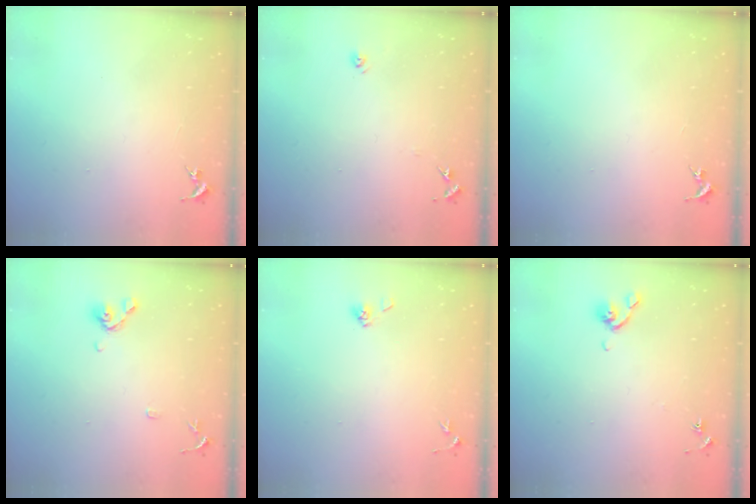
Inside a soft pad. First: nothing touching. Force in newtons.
{"total": 5.9, "press": 5.9, "slide": 0.5}
{"total": 0.0}
{"total": 8.3, "press": 8.0, "slide": 2.1}
{"total": 3.8, "press": 3.4, "slide": 1.7}
{"total": 5.2, "press": 5.1, "slide": 1.0}